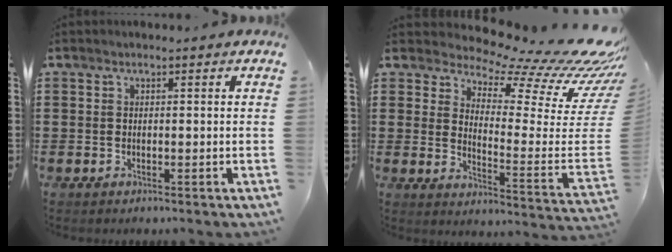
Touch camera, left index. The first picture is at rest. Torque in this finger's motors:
{"motor_torque": [2.14, 0.00, 0.25, 0.01]}